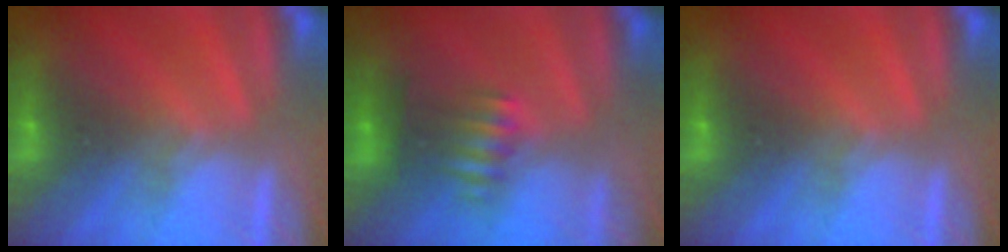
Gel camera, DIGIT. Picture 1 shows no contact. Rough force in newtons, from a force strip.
{"total": 3.6}
{"total": 0.0}